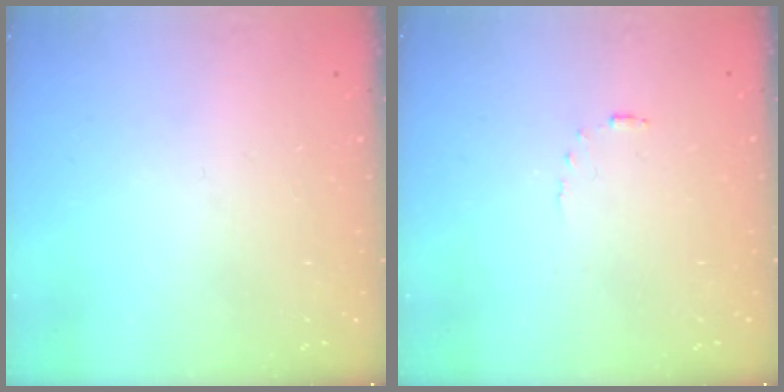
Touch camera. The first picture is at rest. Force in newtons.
{"total": 2.5, "press": 2.5, "slide": 0.5}